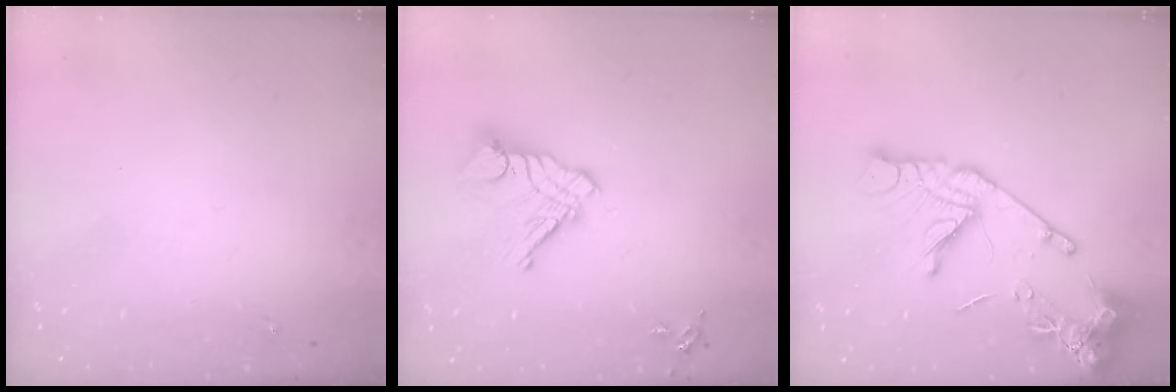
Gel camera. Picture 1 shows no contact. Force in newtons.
{"total": 12.0, "press": 11.9, "slide": 1.1}
{"total": 16.8, "press": 16.6, "slide": 1.9}